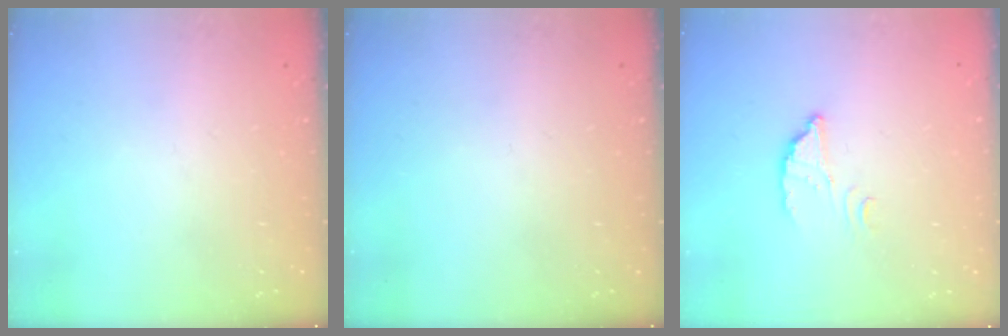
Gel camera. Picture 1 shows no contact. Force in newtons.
{"total": 0.0}
{"total": 2.4, "press": 2.4, "slide": 0.3}